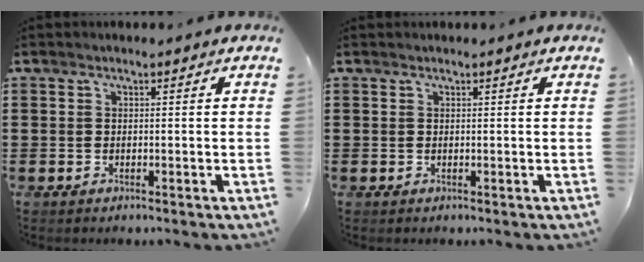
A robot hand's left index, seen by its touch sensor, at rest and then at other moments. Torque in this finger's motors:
{"motor_torque": [0.03, -0.08, 0.04, 0.01]}